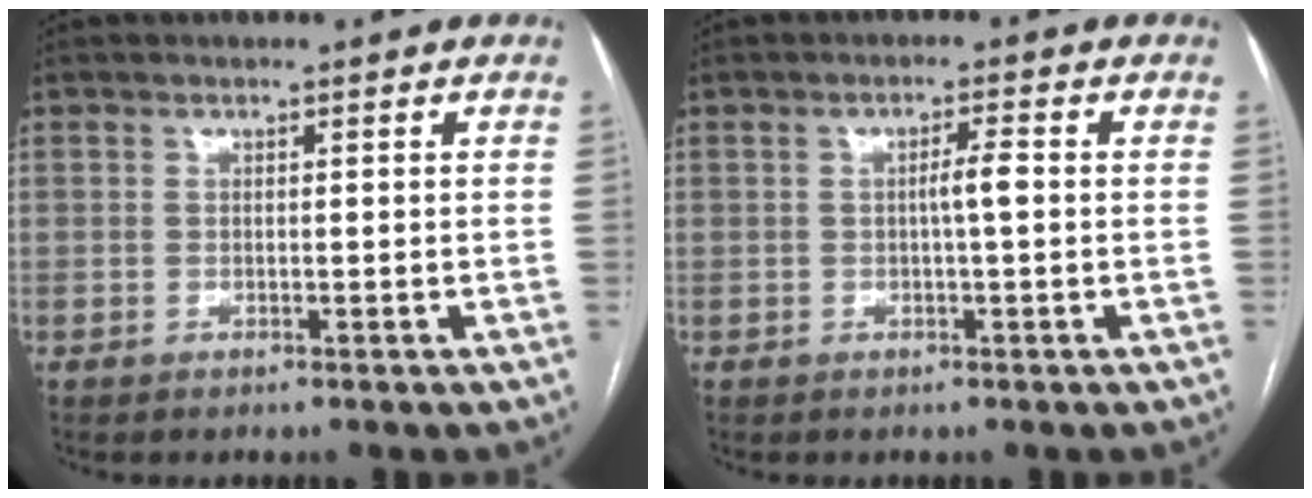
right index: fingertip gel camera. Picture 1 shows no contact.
{"total": 2.5, "force": [-0.1, 0.0, 2.5], "torque": [-0.042, 0.002, -0.002]}